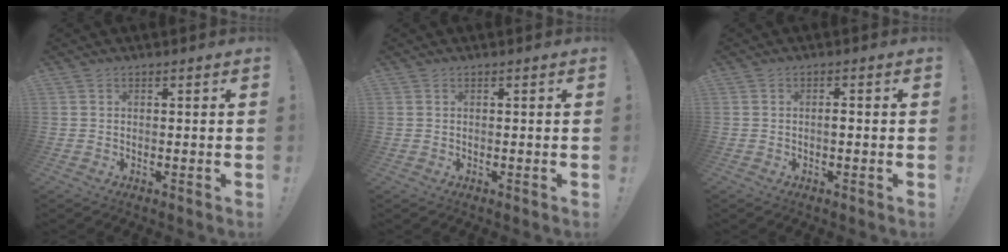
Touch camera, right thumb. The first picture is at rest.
{"total": 0.0}
{"total": 1.3, "force": [-0.5, 0.2, 1.2], "torque": [-0.017, 0.002, -0.012]}